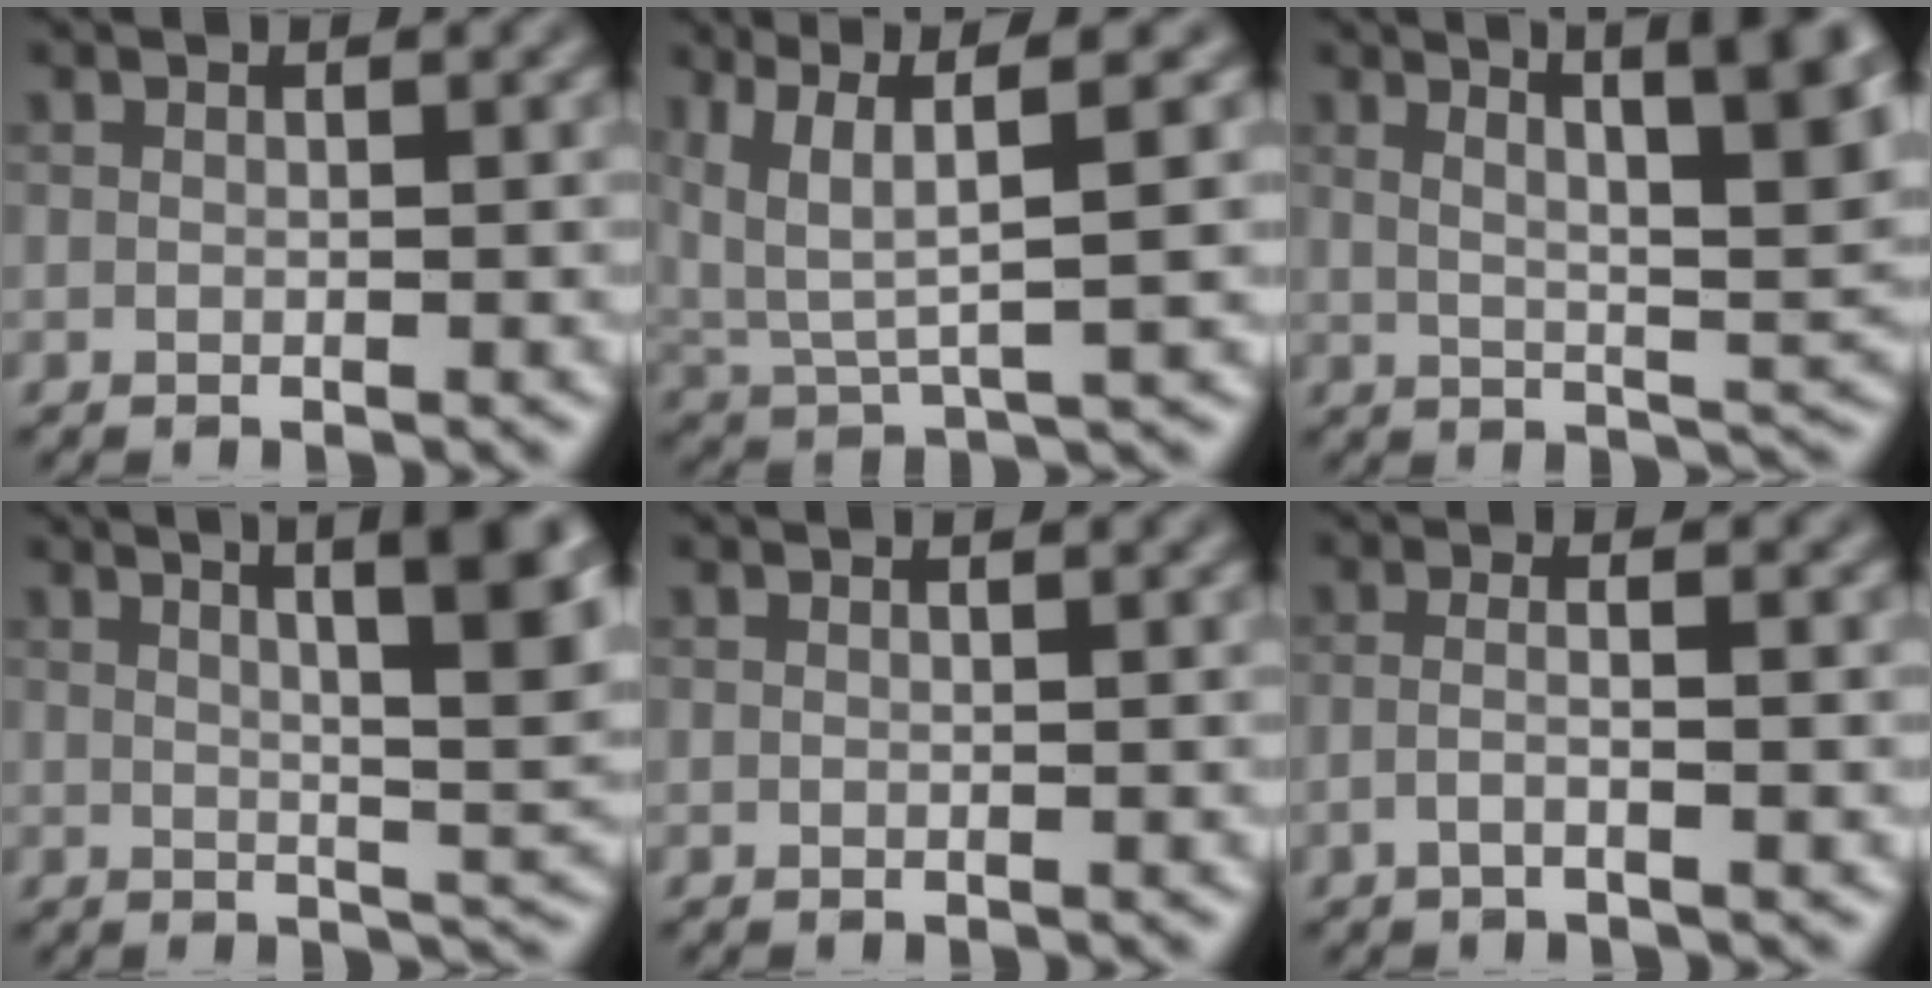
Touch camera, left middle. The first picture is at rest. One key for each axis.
{"total": 5.4, "fx": 2.5, "fy": 1.1, "fz": 4.7, "tx": -0.107, "ty": 0.001, "tz": 0.062}
{"total": 8.8, "fx": 3.8, "fy": 2.1, "fz": 7.7, "tx": -0.079, "ty": 0.020, "tz": 0.060}
{"total": 9.5, "fx": 3.6, "fy": 2.3, "fz": 8.4, "tx": -0.075, "ty": 0.025, "tz": 0.045}
{"total": 0.0}
{"total": 2.3, "fx": -1.0, "fy": 0.5, "fz": 2.0, "tx": -0.034, "ty": 0.003, "tz": -0.021}